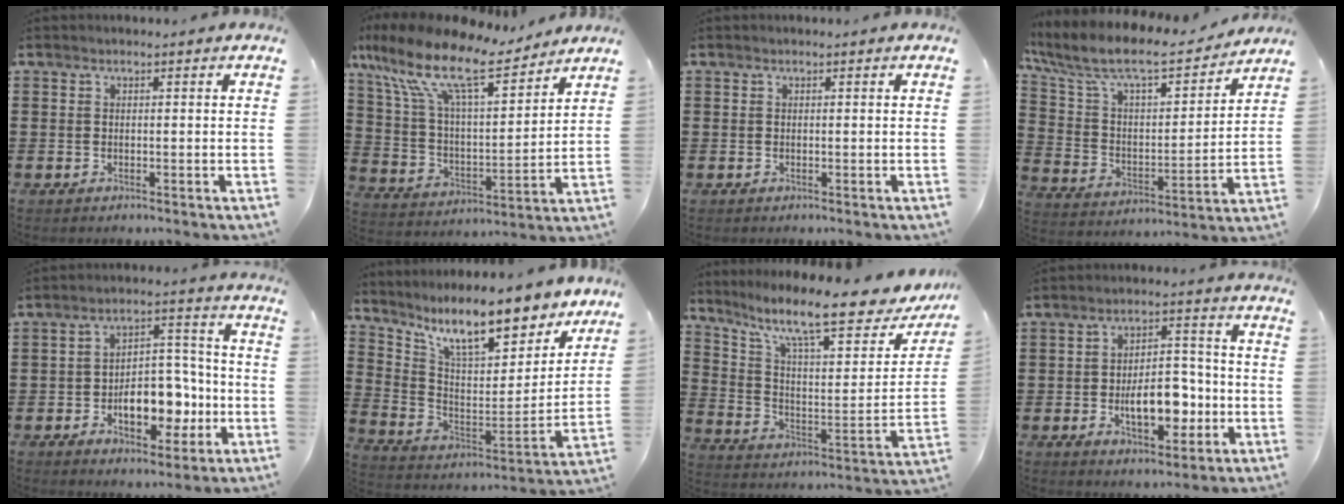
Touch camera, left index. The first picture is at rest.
{"total": 14.0, "force": [10.0, 3.6, 9.2], "torque": [-0.222, -0.055, 0.168]}
{"total": 0.0}
{"total": 9.2, "force": [7.7, 2.1, 4.5], "torque": [-0.124, -0.051, 0.127]}
{"total": 9.4, "force": [-3.1, 5.5, 7.0], "torque": [-0.109, 0.011, -0.055]}
{"total": 12.7, "force": [10.0, 2.8, 7.3], "torque": [-0.152, -0.063, 0.170]}
{"total": 13.1, "force": [10.1, 1.9, 8.2], "torque": [-0.165, -0.072, 0.162]}
{"total": 9.4, "force": [-2.6, 4.9, 7.6], "torque": [-0.109, 0.002, -0.047]}